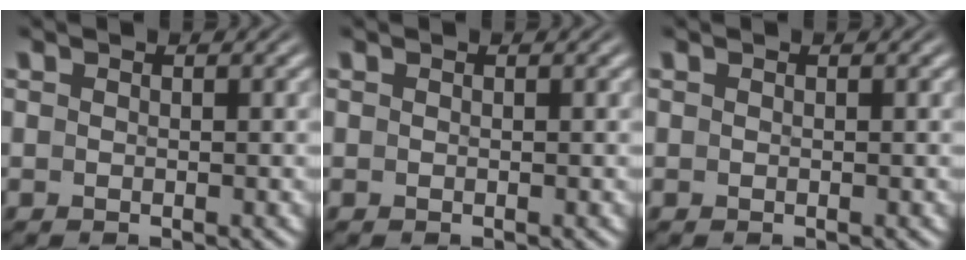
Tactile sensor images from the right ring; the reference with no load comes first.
{"total": 0.0}
{"total": 0.0}